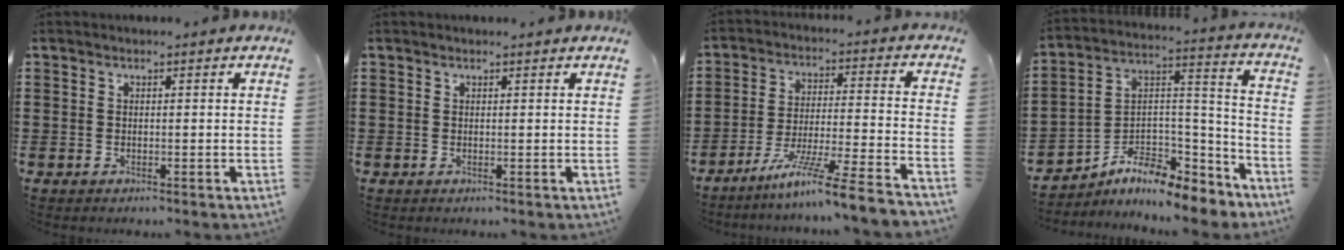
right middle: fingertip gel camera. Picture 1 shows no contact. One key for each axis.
{"total": 0.0}
{"total": 10.6, "fx": -8.9, "fy": -1.1, "fz": 5.7, "tx": -0.102, "ty": -0.002, "tz": -0.174}
{"total": 7.4, "fx": -6.5, "fy": 2.0, "fz": 3.0, "tx": -0.072, "ty": -0.010, "tz": -0.133}